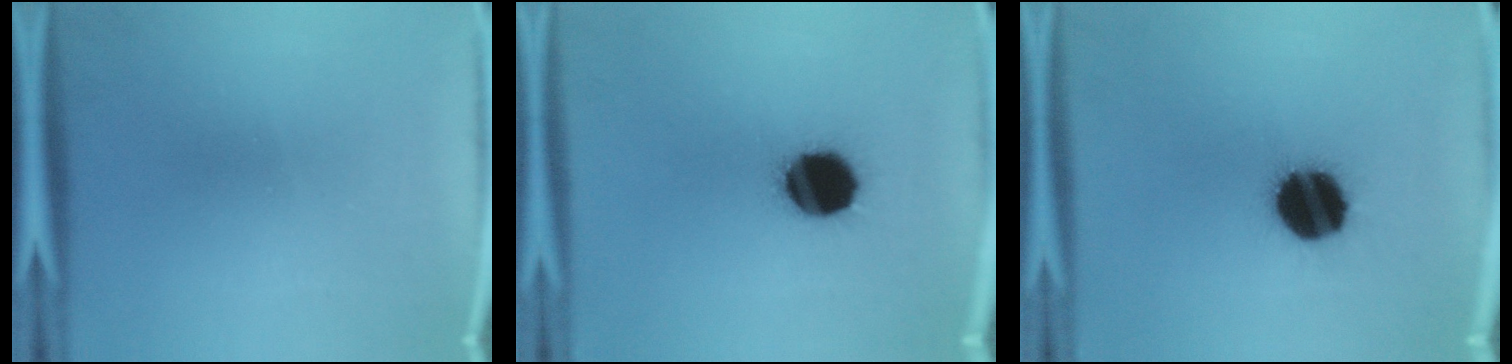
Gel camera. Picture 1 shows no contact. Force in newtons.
{"total": 14.7}
{"total": 16.6}